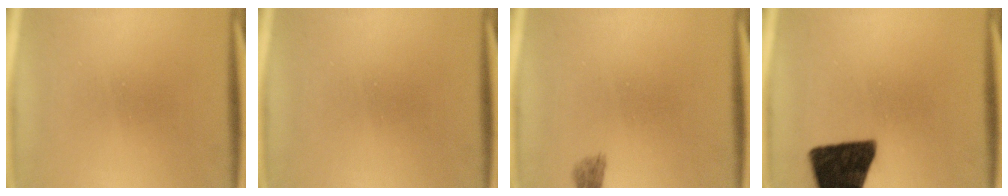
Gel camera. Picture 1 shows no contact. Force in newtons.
{"total": 0.0}
{"total": 1.6}
{"total": 16.8}